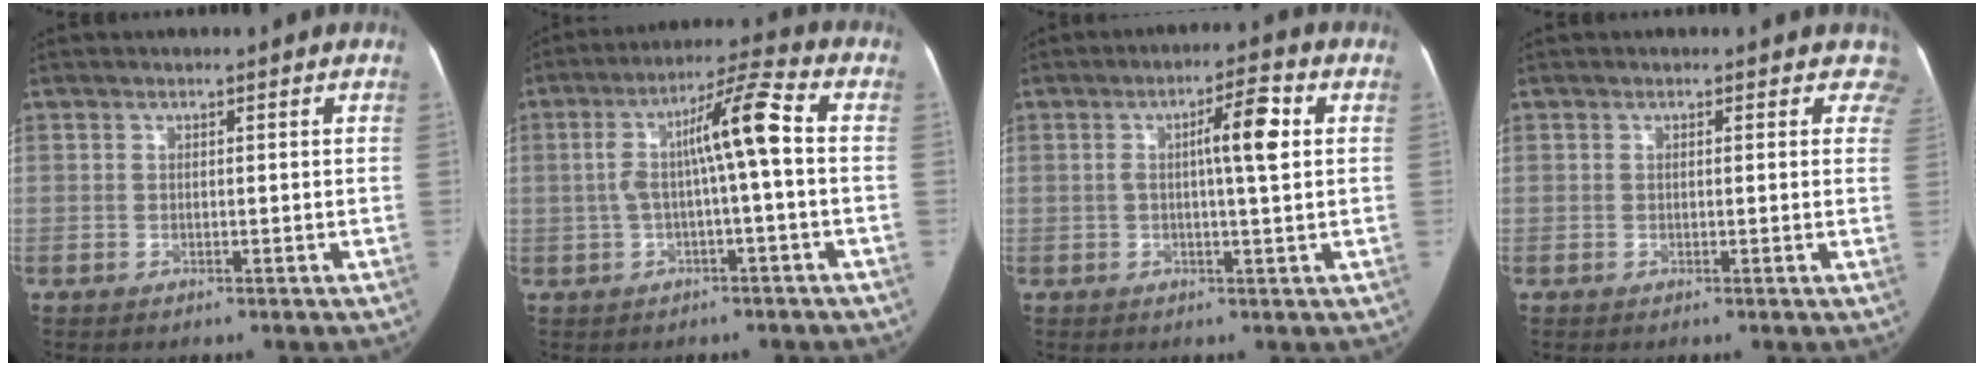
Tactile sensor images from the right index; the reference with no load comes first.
{"total": 9.2, "force": [0.1, 0.5, 9.2], "torque": [-0.161, 0.038, 0.001]}
{"total": 6.2, "force": [1.1, 0.2, 6.1], "torque": [-0.095, 0.013, 0.014]}
{"total": 2.5, "force": [1.9, 1.6, 0.3], "torque": [0.027, -0.002, -0.003]}